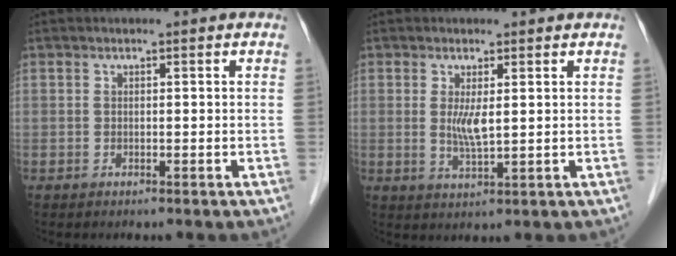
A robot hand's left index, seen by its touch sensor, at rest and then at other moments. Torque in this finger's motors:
{"motor_torque": [0.48, 0.40, 0.17, 0.08]}